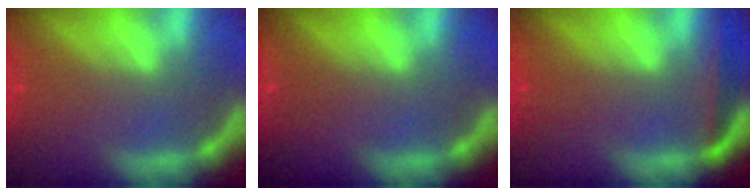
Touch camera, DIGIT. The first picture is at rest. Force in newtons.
{"total": 0.9}
{"total": 2.5}